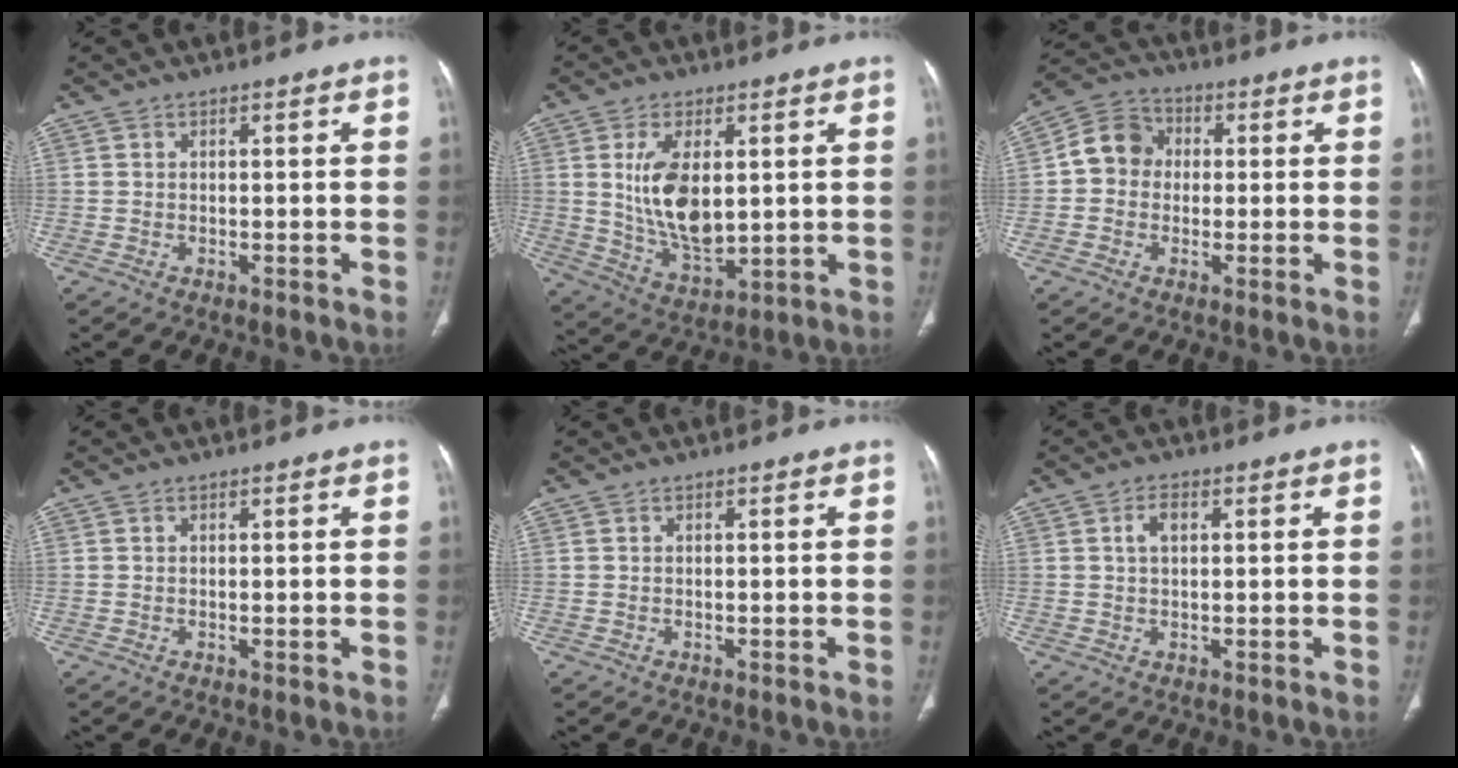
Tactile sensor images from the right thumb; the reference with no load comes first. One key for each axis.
{"total": 12.3, "fx": 2.0, "fy": 6.4, "fz": 10.3, "tx": -0.177, "ty": -0.021, "tz": 0.051}
{"total": 7.8, "fx": 0.1, "fy": 6.9, "fz": 3.6, "tx": -0.044, "ty": 0.022, "tz": -0.013}
{"total": 0.0}
{"total": 0.0}
{"total": 2.8, "fx": 0.8, "fy": 1.6, "fz": 2.2, "tx": -0.040, "ty": 0.006, "tz": 0.014}